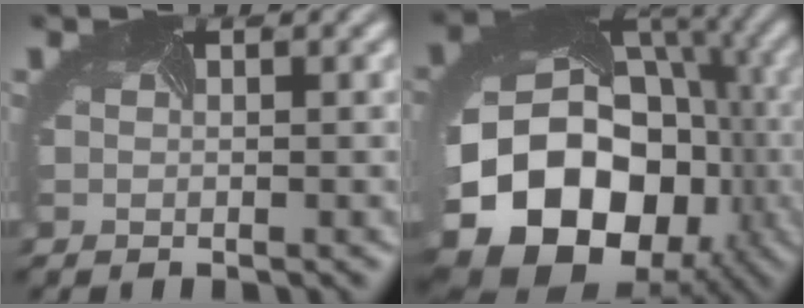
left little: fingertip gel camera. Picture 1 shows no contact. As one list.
[{"total": 22.2, "force": [-6.6, 17.4, 12.1], "torque": [-0.224, -0.057, -0.114]}]